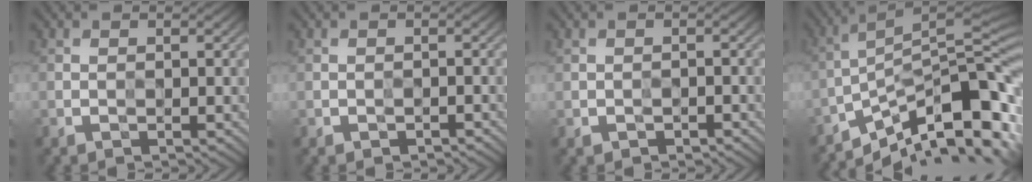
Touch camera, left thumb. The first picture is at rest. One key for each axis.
{"total": 0.8, "fx": -0.5, "fy": 0.5, "fz": 0.3, "tx": -0.002, "ty": -0.002, "tz": -0.009}
{"total": 1.1, "fx": -0.6, "fy": 0.7, "fz": 0.4, "tx": -0.005, "ty": -0.002, "tz": -0.012}
{"total": 14.2, "fx": -8.9, "fy": 3.8, "fz": 10.4, "tx": -0.174, "ty": 0.004, "tz": -0.162}